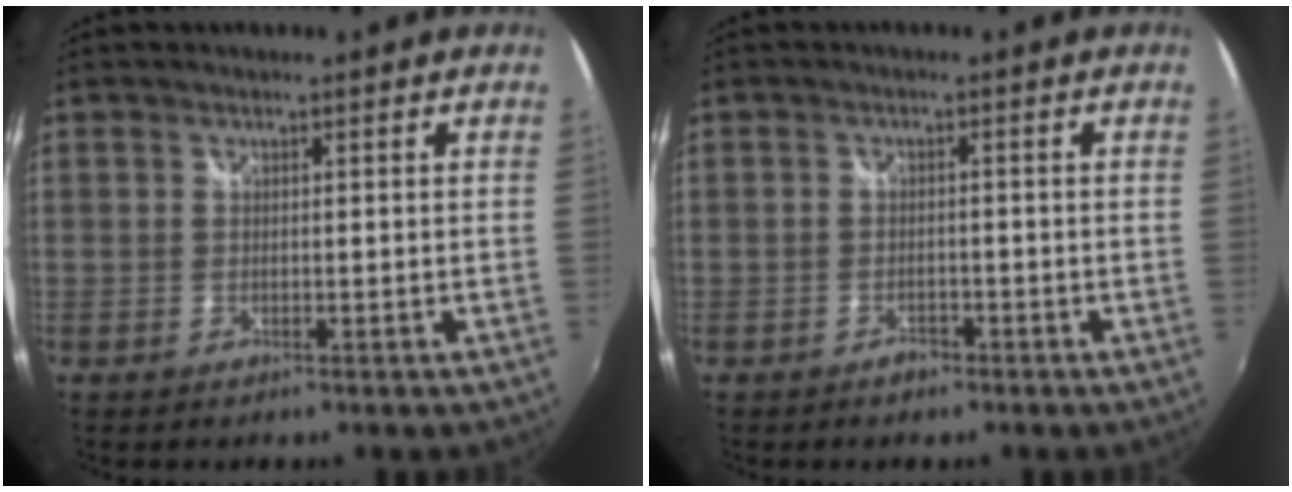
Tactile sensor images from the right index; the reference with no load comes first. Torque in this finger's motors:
{"motor_torque": [0.04, 0.02, 0.08, 0.02]}